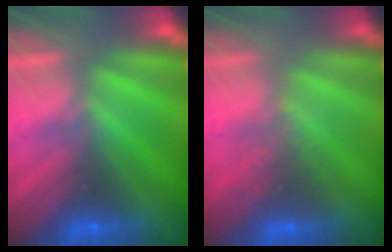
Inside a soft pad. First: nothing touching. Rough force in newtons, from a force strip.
{"total": 2.7}